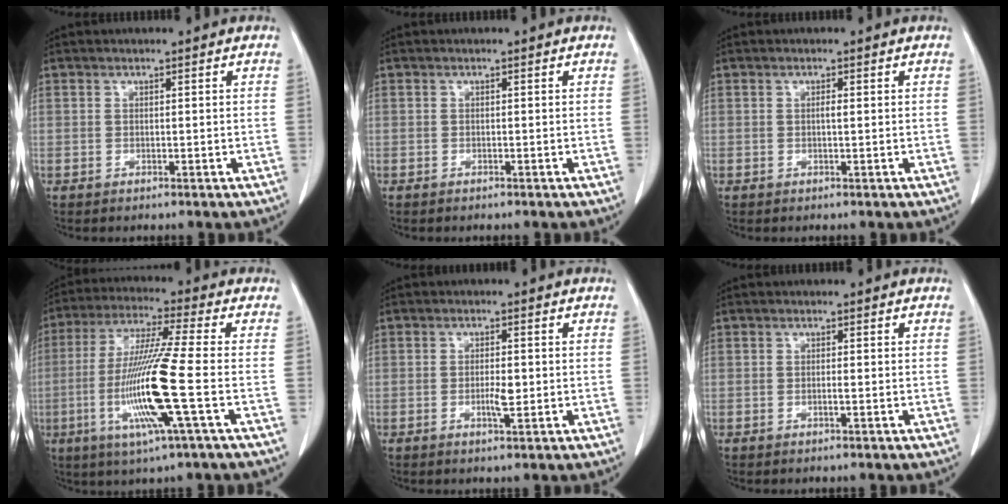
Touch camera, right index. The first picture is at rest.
{"total": 0.0}
{"total": 0.7, "force": [0.1, 0.1, 0.7], "torque": [-0.015, 0.000, 0.001]}
{"total": 14.2, "force": [-3.4, -1.0, 13.8], "torque": [-0.283, -0.016, -0.071]}
{"total": 2.8, "force": [-0.4, 0.6, 2.7], "torque": [-0.047, 0.001, -0.002]}
{"total": 0.6, "force": [-0.1, 0.0, 0.6], "torque": [-0.011, 0.001, 0.001]}